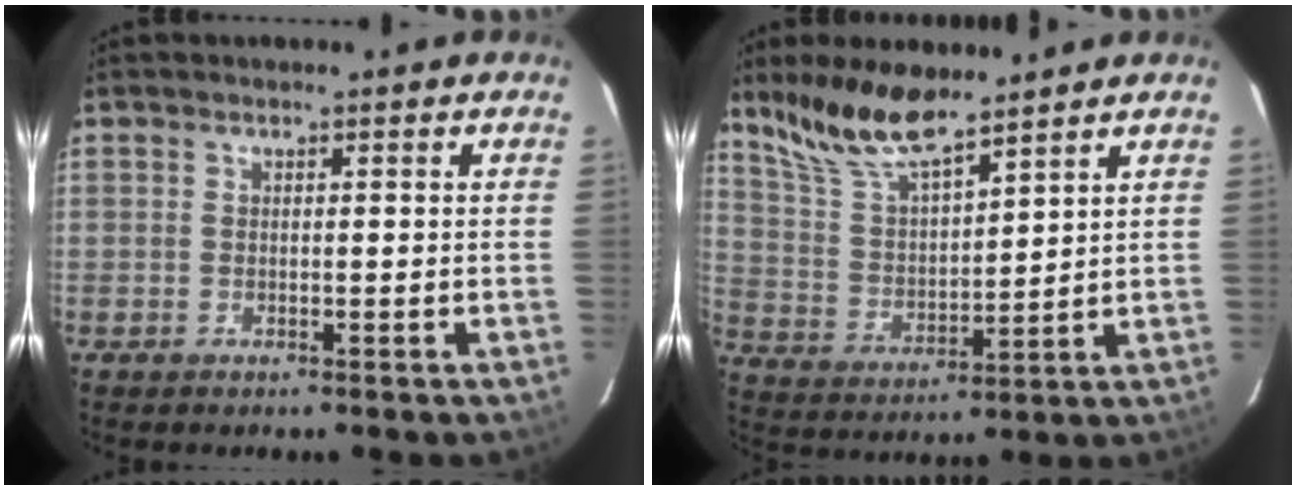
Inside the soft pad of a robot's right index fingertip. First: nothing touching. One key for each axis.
{"total": 12.1, "fx": 9.8, "fy": 2.7, "fz": 6.6, "tx": -0.129, "ty": 0.011, "tz": 0.199}